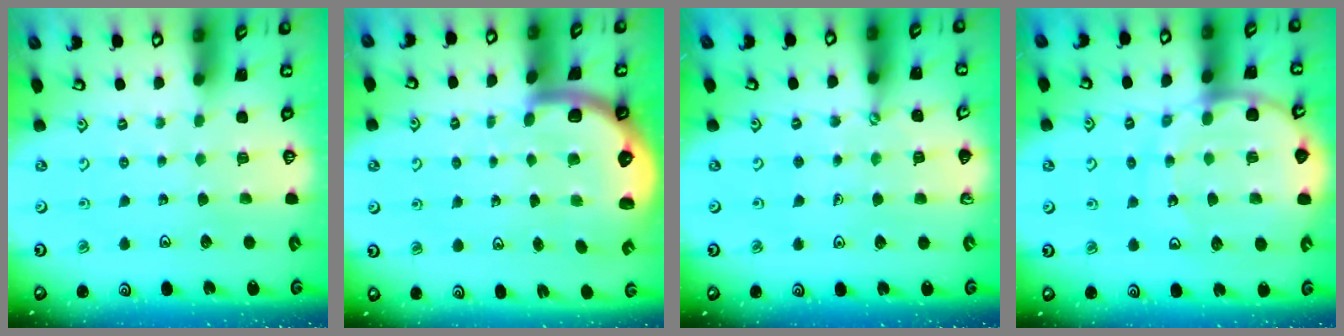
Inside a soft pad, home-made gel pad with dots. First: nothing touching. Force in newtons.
{"total": 5.7, "press": 5.3, "slide": 2.0}
{"total": 1.4, "press": 1.3, "slide": 0.3}
{"total": 12.1, "press": 12.0, "slide": 1.6}